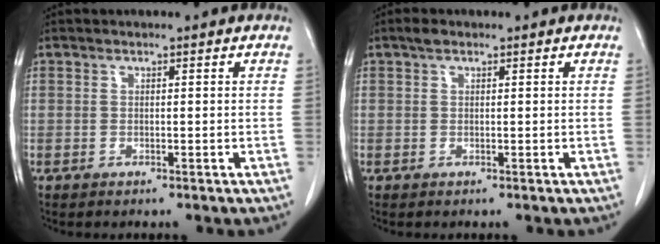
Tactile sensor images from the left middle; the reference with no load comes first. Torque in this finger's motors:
{"motor_torque": [0.14, -0.10, -0.26, -0.01]}